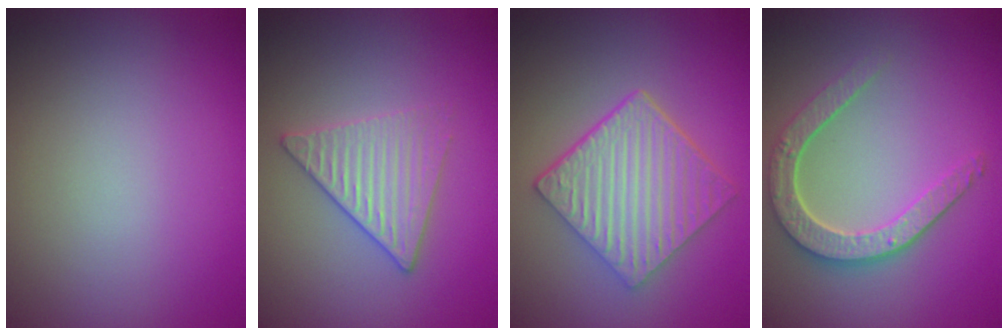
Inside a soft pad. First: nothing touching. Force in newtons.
{"total": 3.2, "press": 3.2, "slide": 0.6}
{"total": 6.1, "press": 4.6, "slide": 4.0}
{"total": 4.5, "press": 3.6, "slide": 2.7}